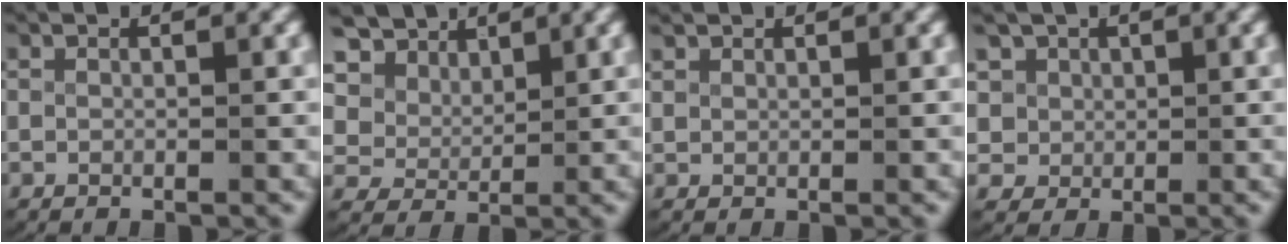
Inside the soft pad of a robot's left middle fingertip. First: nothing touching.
{"total": 8.8, "force": [4.3, 6.7, 3.9], "torque": [-0.110, -0.002, 0.071]}
{"total": 0.7, "force": [0.7, 0.0, 0.0], "torque": [-0.007, -0.002, 0.023]}
{"total": 6.0, "force": [0.7, 5.7, 1.7], "torque": [-0.077, -0.035, 0.029]}